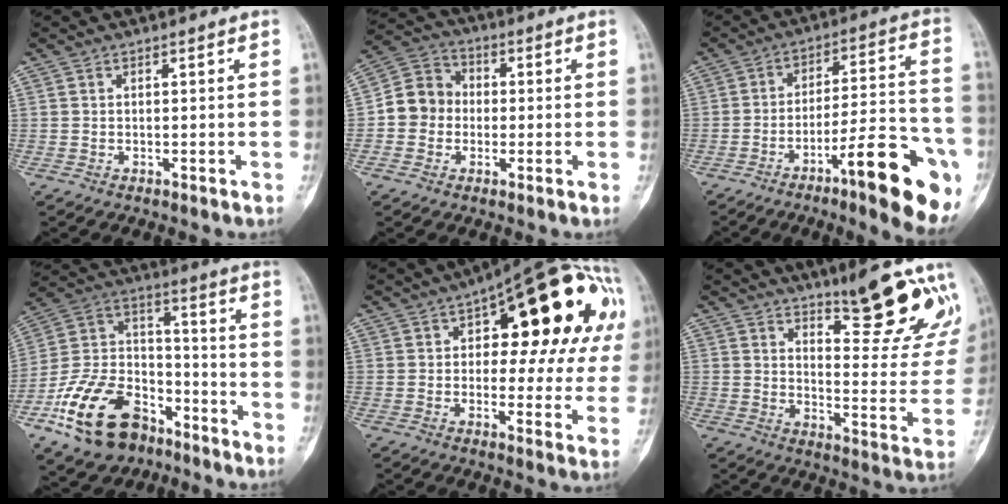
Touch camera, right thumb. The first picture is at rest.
{"total": 8.7, "force": [-0.7, 7.9, 3.5], "torque": [-0.034, 0.029, -0.029]}
{"total": 19.0, "force": [-9.1, 4.3, 16.1], "torque": [-0.192, 0.056, -0.128]}
{"total": 20.9, "force": [-11.8, 12.8, 11.6], "torque": [-0.193, 0.082, -0.207]}
{"total": 26.7, "force": [8.6, 11.6, 22.5], "torque": [-0.261, 0.025, 0.110]}
{"total": 17.0, "force": [11.8, 4.7, 11.3], "torque": [-0.091, -0.090, 0.173]}